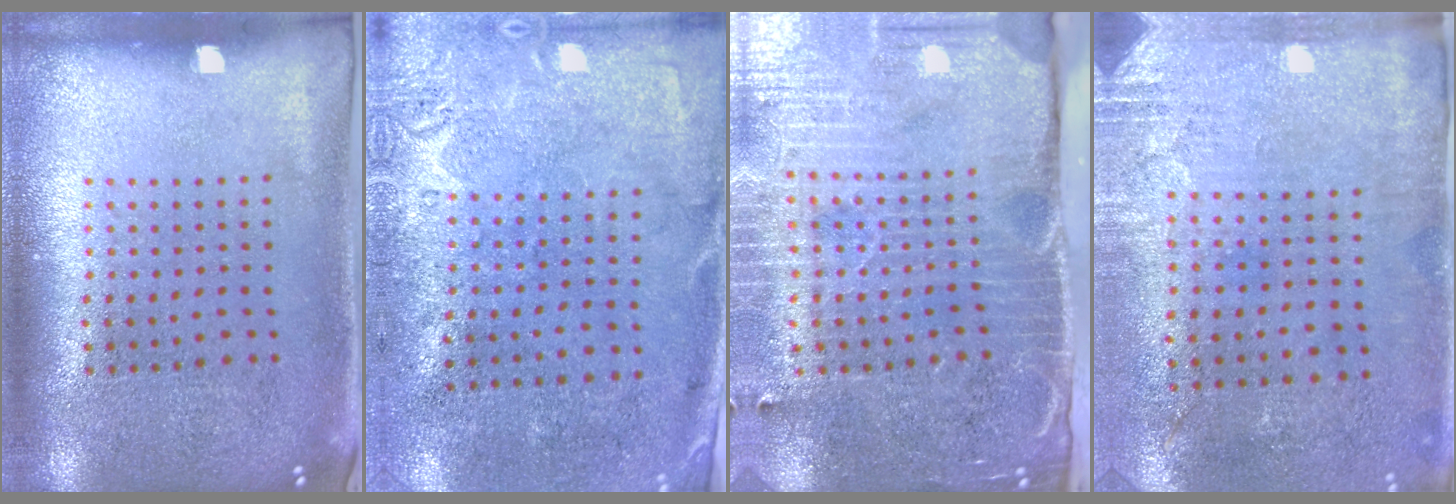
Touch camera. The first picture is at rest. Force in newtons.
{"total": 2.8, "press": 2.2, "slide": 1.7}
{"total": 4.5, "press": 3.7, "slide": 2.6}
{"total": 2.7, "press": 2.3, "slide": 1.5}